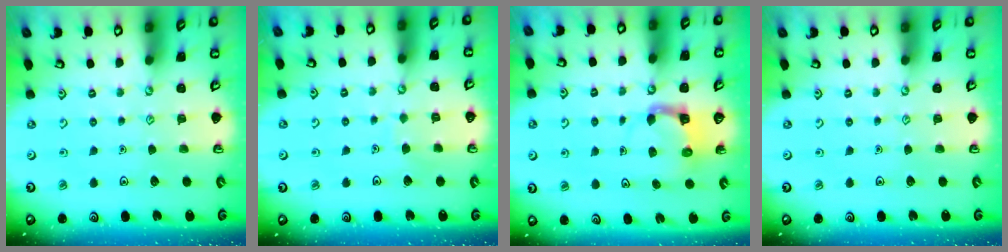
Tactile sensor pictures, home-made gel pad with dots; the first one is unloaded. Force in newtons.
{"total": 3.1, "press": 3.1, "slide": 0.2}
{"total": 4.4, "press": 4.4, "slide": 0.3}
{"total": 0.0}